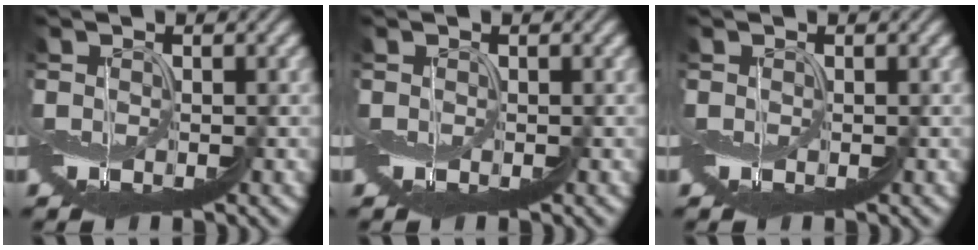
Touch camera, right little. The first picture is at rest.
{"total": 0.0}
{"total": 0.0}